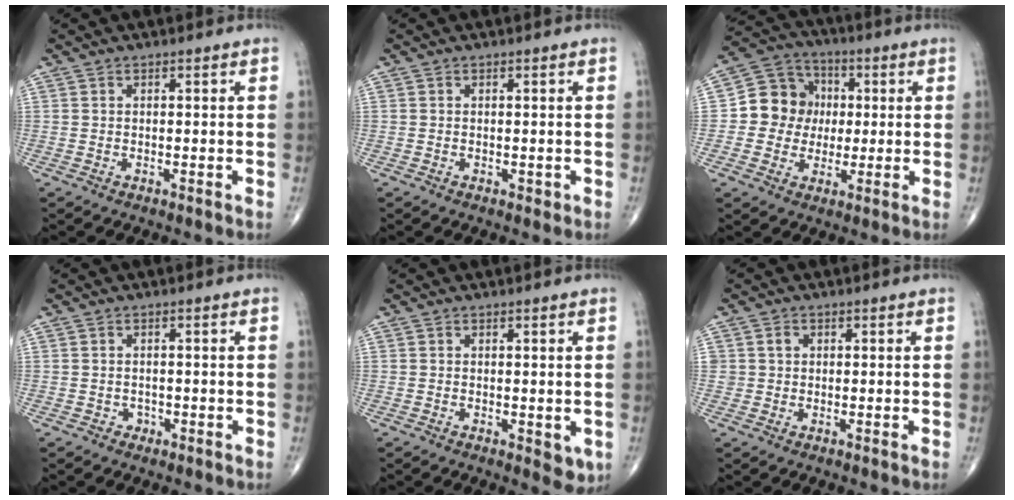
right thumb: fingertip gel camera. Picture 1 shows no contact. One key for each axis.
{"total": 0.6, "fx": -0.1, "fy": 0.4, "fz": 0.4, "tx": -0.003, "ty": 0.000, "tz": -0.001}
{"total": 11.1, "fx": 0.4, "fy": 10.2, "fz": 4.4, "tx": -0.035, "ty": 0.023, "tz": 0.000}
{"total": 1.2, "fx": -0.6, "fy": 1.0, "fz": 0.2, "tx": 0.003, "ty": 0.004, "tz": -0.010}
{"total": 3.2, "fx": -0.5, "fy": 1.5, "fz": 2.8, "tx": -0.024, "ty": -0.007, "tz": -0.004}
{"total": 1.7, "fx": 0.3, "fy": 1.6, "fz": 0.5, "tx": 0.001, "ty": 0.001, "tz": 0.004}